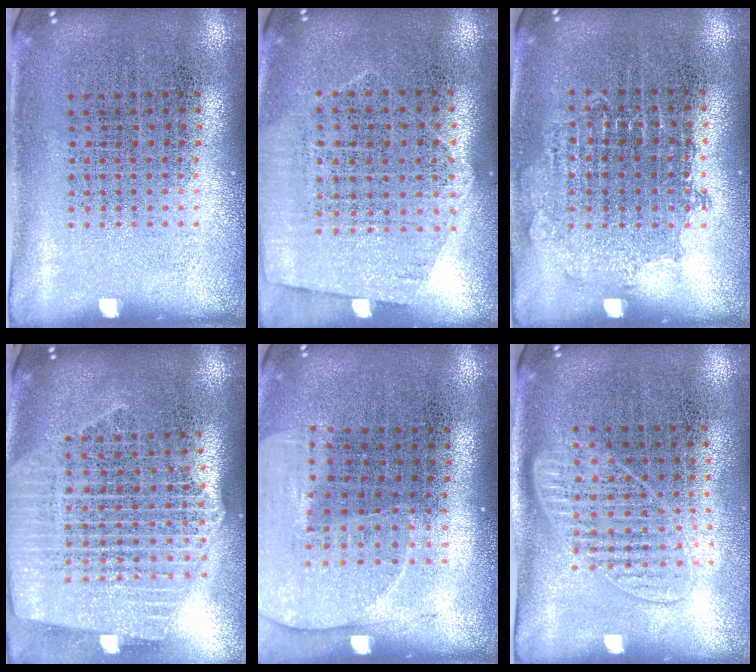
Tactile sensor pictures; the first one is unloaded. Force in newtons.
{"total": 1.3, "press": 1.1, "slide": 0.7}
{"total": 0.8, "press": 0.8, "slide": 0.1}
{"total": 2.5, "press": 2.2, "slide": 1.2}
{"total": 1.4, "press": 1.3, "slide": 0.5}
{"total": 1.3, "press": 1.2, "slide": 0.5}